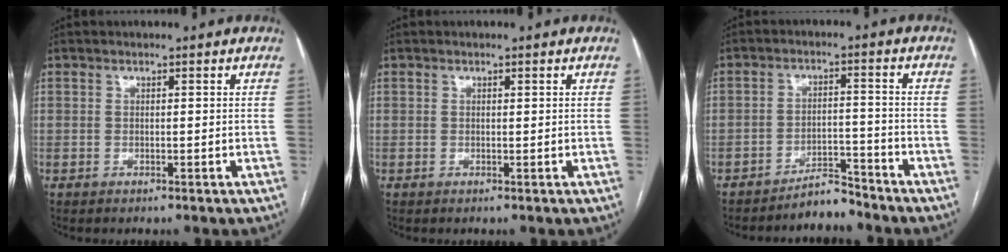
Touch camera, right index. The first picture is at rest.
{"total": 0.0}
{"total": 5.0, "force": [-4.8, 1.0, 1.1], "torque": [-0.012, -0.001, -0.082]}